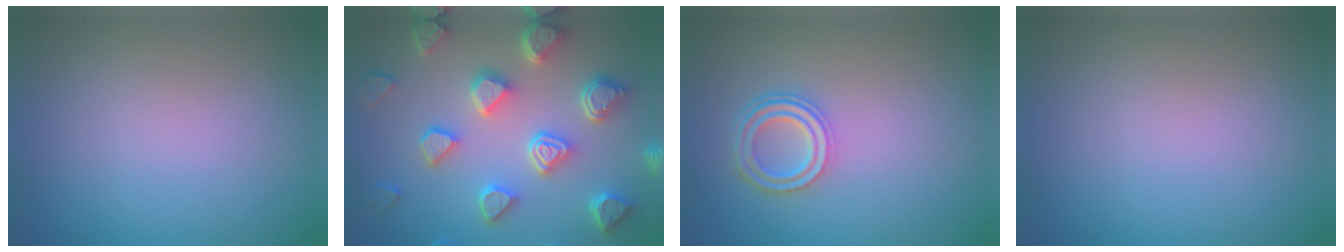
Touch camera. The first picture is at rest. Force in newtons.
{"total": 7.0, "press": 5.7, "slide": 4.1}
{"total": 3.4, "press": 2.7, "slide": 2.1}
{"total": 0.0}